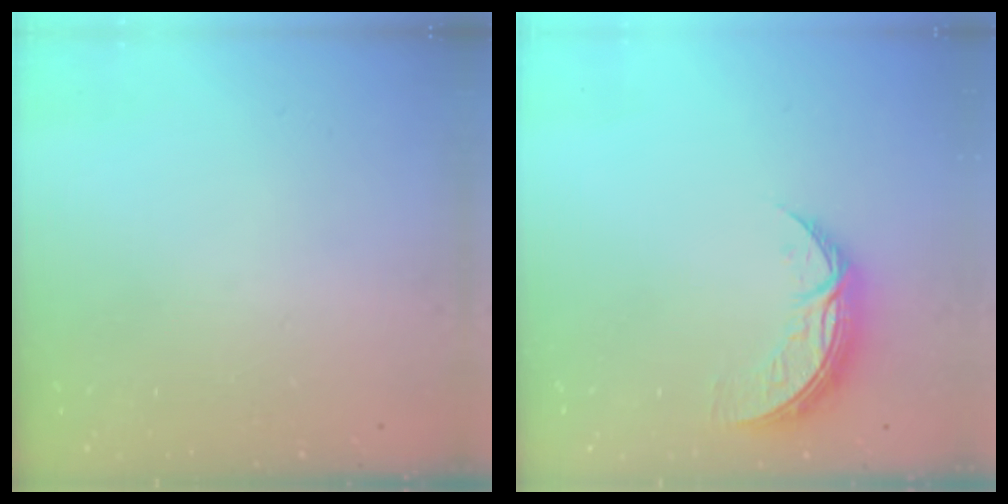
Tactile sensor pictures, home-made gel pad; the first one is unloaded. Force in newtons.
{"total": 8.5, "press": 8.5, "slide": 0.3}